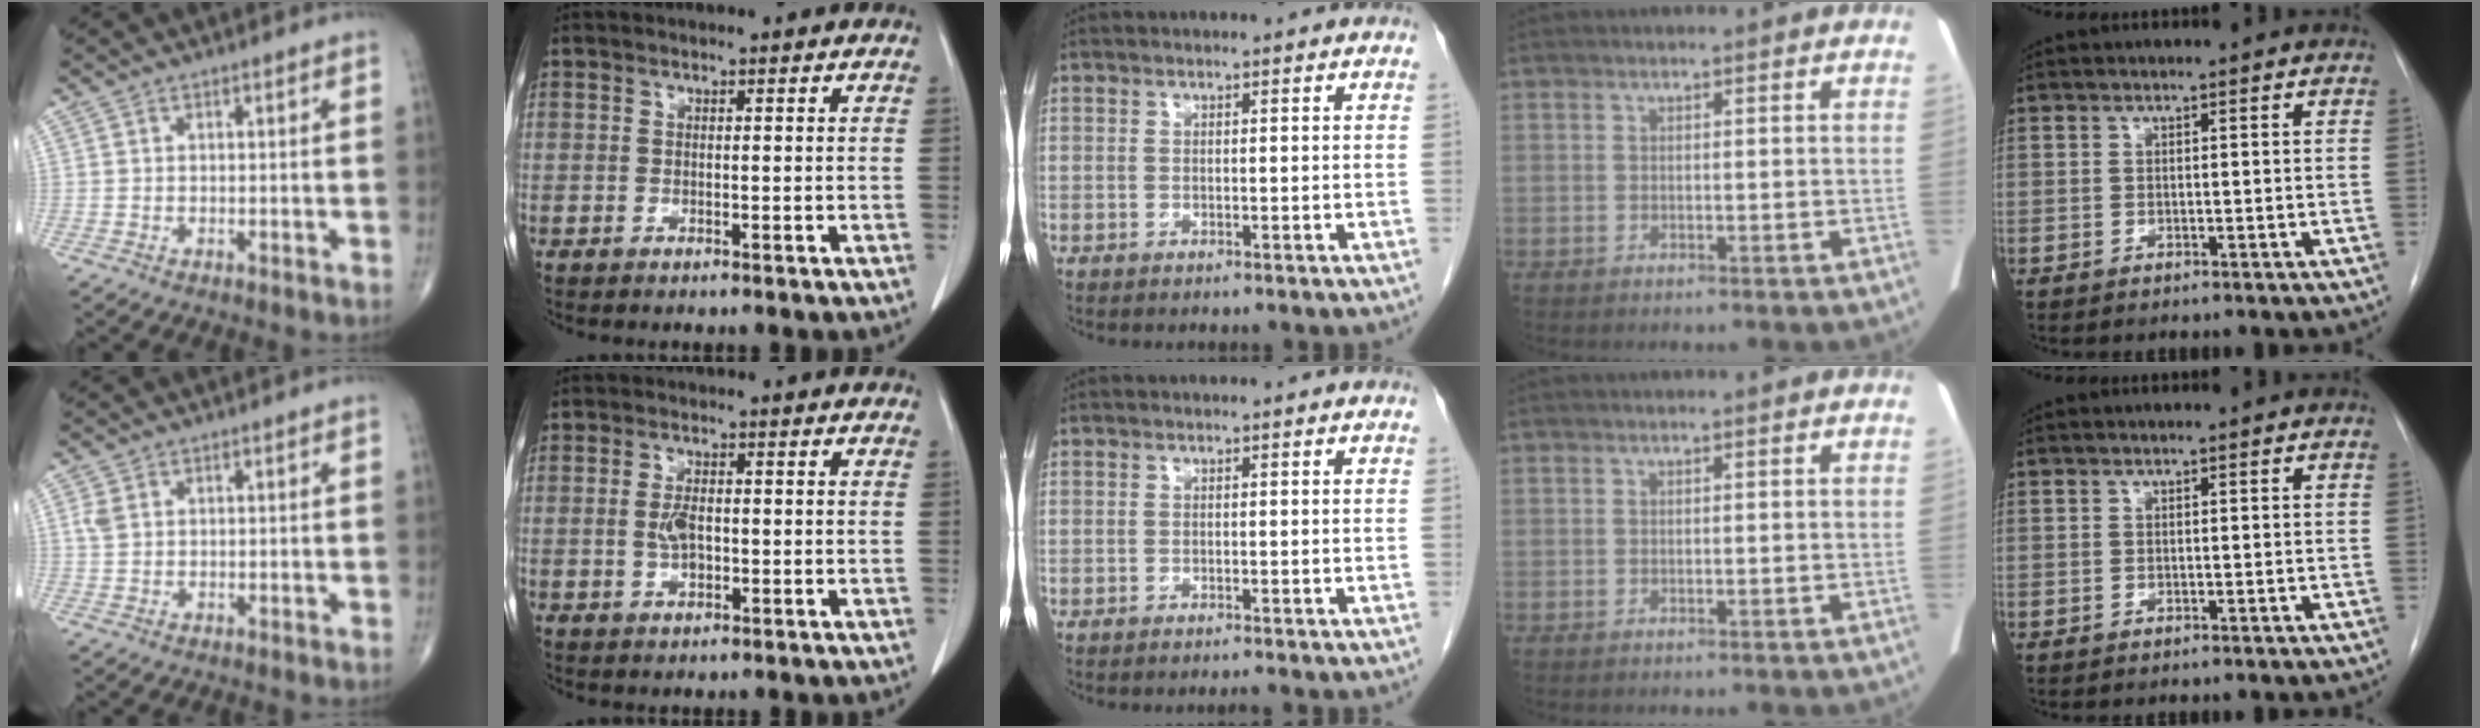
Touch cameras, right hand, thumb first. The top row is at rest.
{"thumb": {"total": 1.9, "force": [0.7, 1.3, 1.2], "torque": [-0.032, 0.005, 0.019]}, "index": {"total": 3.2, "force": [-0.4, 1.3, 2.8], "torque": [-0.058, 0.001, -0.007]}, "middle": {"total": 0.6, "force": [-0.5, -0.2, 0.1], "torque": [-0.004, 0.000, -0.010]}}